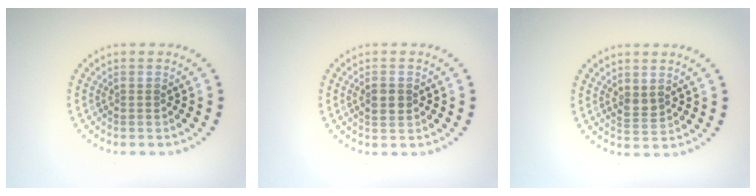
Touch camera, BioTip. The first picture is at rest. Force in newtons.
{"total": 1.9, "press": 1.9, "slide": 0.2}
{"total": 1.5, "press": 1.4, "slide": 0.6}